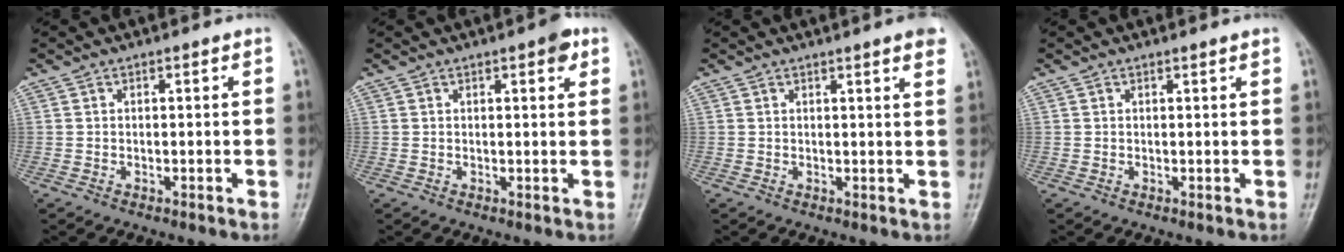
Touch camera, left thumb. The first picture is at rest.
{"total": 3.0, "force": [1.7, 0.9, 2.3], "torque": [-0.024, -0.004, 0.017]}
{"total": 4.3, "force": [3.1, 0.2, 2.9], "torque": [-0.033, -0.007, 0.032]}
{"total": 0.8, "force": [0.7, -0.1, 0.4], "torque": [-0.011, -0.004, 0.013]}